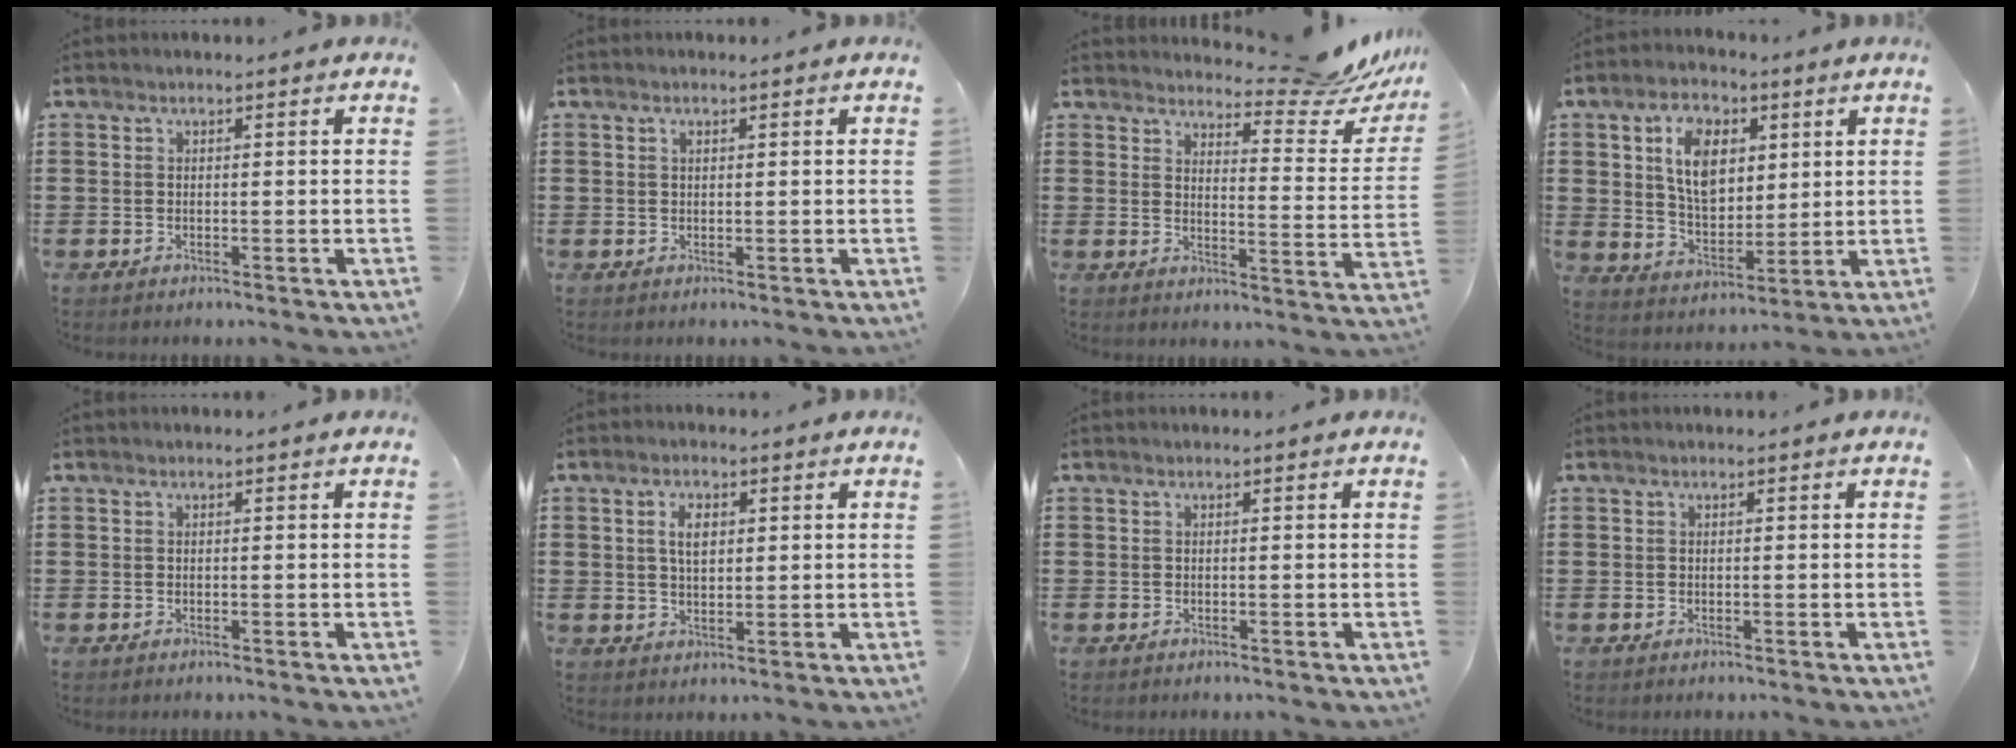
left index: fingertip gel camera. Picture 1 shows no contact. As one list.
[{"total": 0.8, "force": [0.4, 0.3, 0.6], "torque": [-0.013, 0.002, 0.007]}, {"total": 8.9, "force": [8.0, 1.3, 3.7], "torque": [-0.053, -0.055, 0.137]}, {"total": 8.7, "force": [3.4, 5.7, 5.7], "torque": [-0.110, 0.010, 0.058]}, {"total": 0.0}, {"total": 3.8, "force": [1.2, 1.8, 3.1], "torque": [-0.059, 0.006, 0.018]}, {"total": 0.0}, {"total": 0.0}]